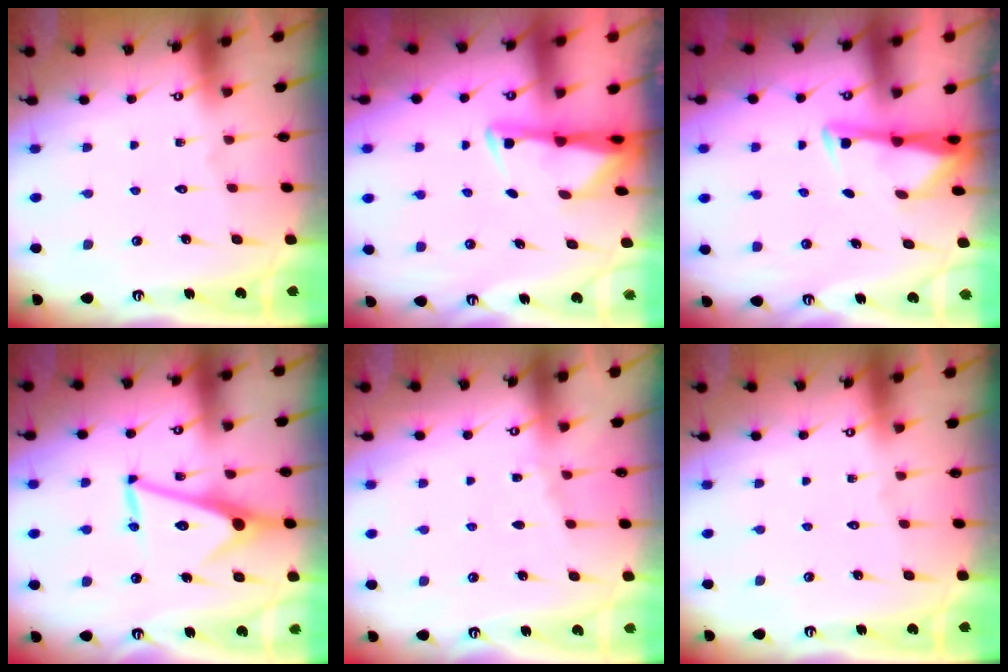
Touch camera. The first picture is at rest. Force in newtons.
{"total": 3.0, "press": 2.9, "slide": 0.5}
{"total": 3.3, "press": 3.3, "slide": 0.5}
{"total": 12.8, "press": 12.8, "slide": 0.5}
{"total": 3.4, "press": 3.3, "slide": 0.5}
{"total": 0.0}